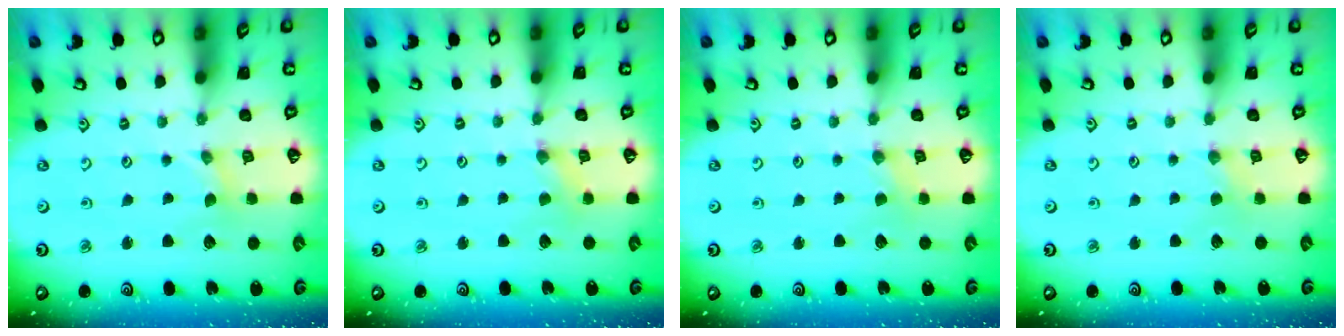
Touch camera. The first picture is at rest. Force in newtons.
{"total": 1.0, "press": 1.0, "slide": 0.1}
{"total": 0.0}
{"total": 1.2, "press": 1.1, "slide": 0.2}